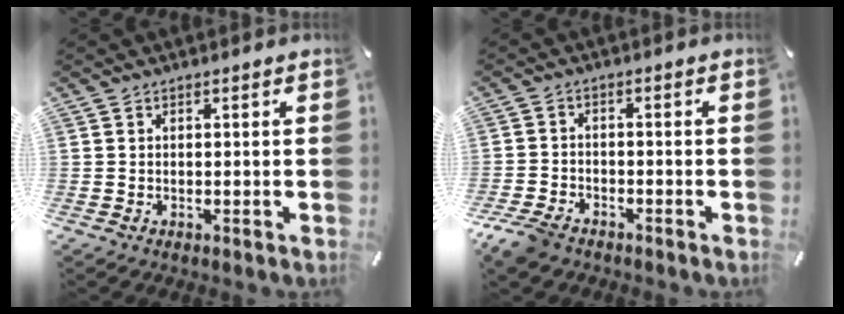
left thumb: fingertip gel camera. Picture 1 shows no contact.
{"total": 5.2, "force": [-4.1, 2.6, 2.1], "torque": [-0.063, 0.008, -0.083]}